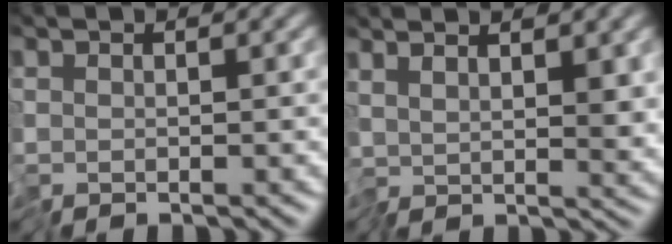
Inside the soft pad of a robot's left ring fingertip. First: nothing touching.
{"total": 3.2, "force": [1.5, 0.8, 2.7], "torque": [-0.053, -0.002, 0.025]}